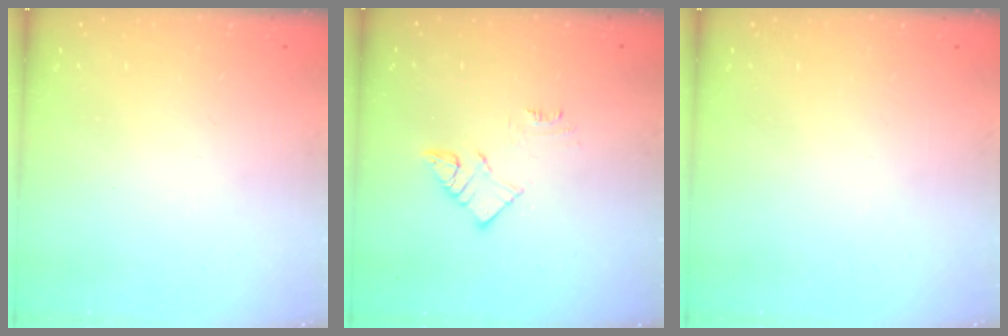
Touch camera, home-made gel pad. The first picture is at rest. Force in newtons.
{"total": 6.9, "press": 6.8, "slide": 0.3}
{"total": 0.0}